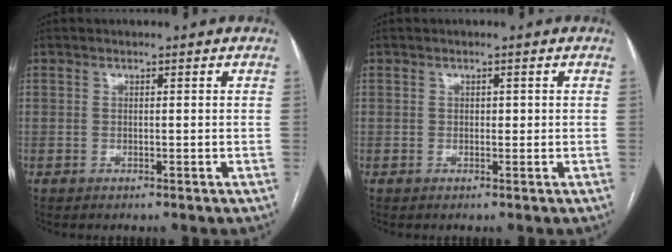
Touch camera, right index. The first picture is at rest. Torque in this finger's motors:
{"motor_torque": [0.07, 0.02, 0.03, 0.01]}